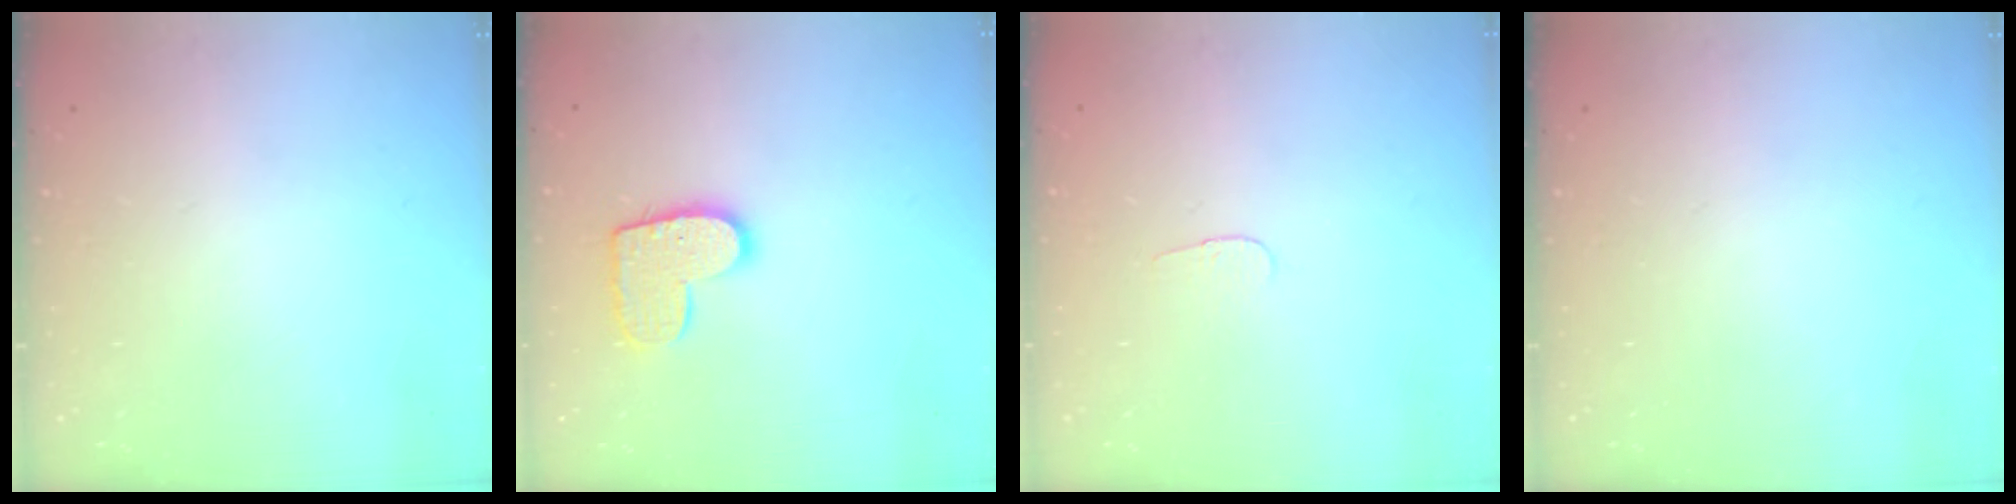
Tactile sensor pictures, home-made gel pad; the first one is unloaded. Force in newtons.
{"total": 11.2, "press": 11.2, "slide": 0.7}
{"total": 2.8, "press": 2.8, "slide": 0.3}
{"total": 0.0}